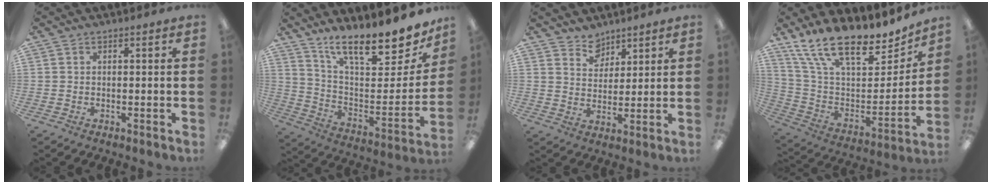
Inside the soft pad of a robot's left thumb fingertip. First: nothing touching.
{"total": 17.7, "force": [13.7, 5.3, 9.8], "torque": [-0.137, -0.110, 0.231]}
{"total": 6.4, "force": [5.3, 3.5, 0.3], "torque": [0.003, -0.039, 0.098]}
{"total": 19.1, "force": [15.1, 6.6, 9.6], "torque": [-0.178, -0.115, 0.272]}